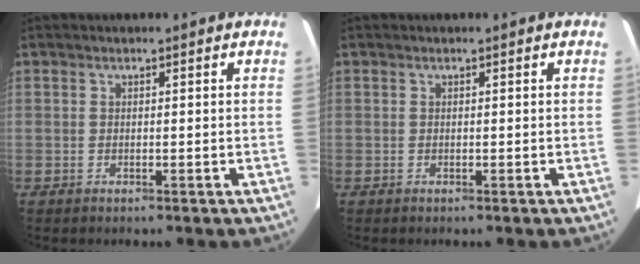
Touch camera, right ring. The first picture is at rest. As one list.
[{"total": 0.0}]